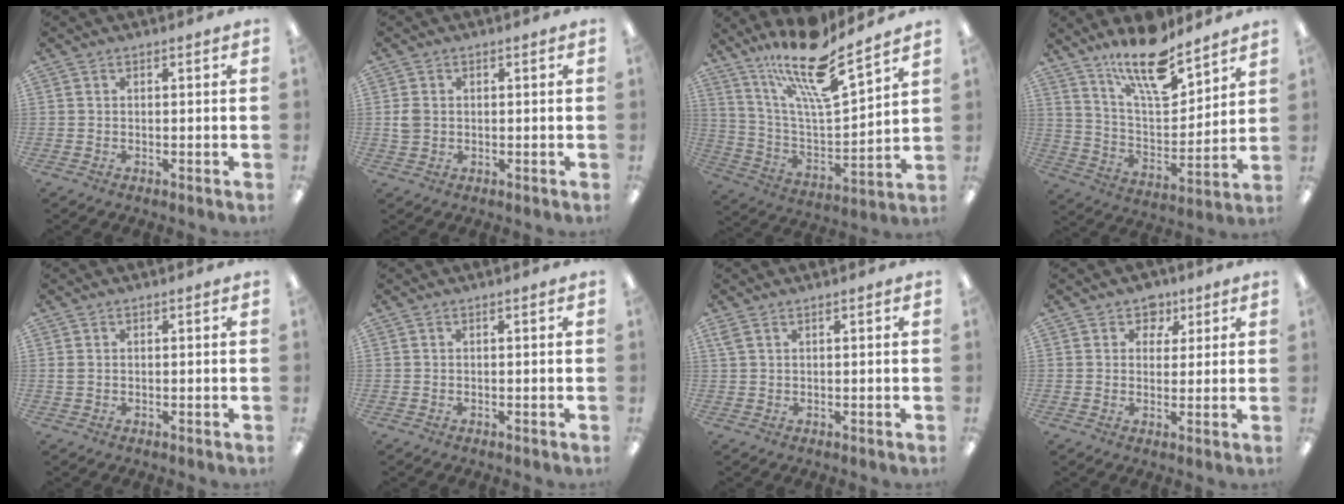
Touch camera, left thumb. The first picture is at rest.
{"total": 3.0, "force": [0.2, 2.5, 1.7], "torque": [-0.025, 0.003, 0.003]}
{"total": 18.9, "force": [14.8, 4.1, 11.0], "torque": [-0.200, -0.097, 0.250]}
{"total": 17.8, "force": [13.4, 5.7, 10.1], "torque": [-0.173, -0.083, 0.228]}
{"total": 1.5, "force": [0.3, 0.9, 1.1], "torque": [-0.024, 0.004, 0.004]}
{"total": 0.0}
{"total": 1.8, "force": [1.0, 0.9, 1.2], "torque": [-0.029, 0.002, 0.018]}
{"total": 5.5, "force": [3.3, 4.1, 1.6], "torque": [-0.016, -0.013, 0.057]}